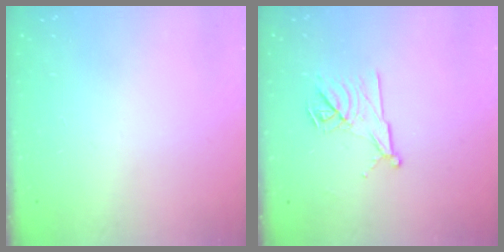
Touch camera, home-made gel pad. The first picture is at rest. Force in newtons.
{"total": 11.3, "press": 11.3, "slide": 0.4}